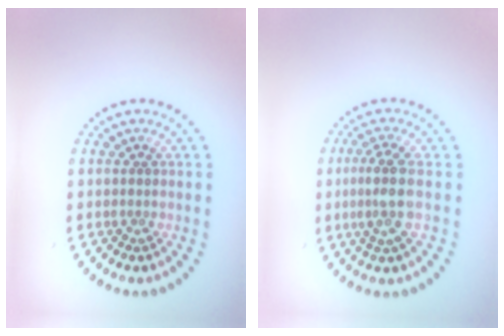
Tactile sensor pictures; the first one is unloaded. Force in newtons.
{"total": 3.2, "press": 2.9, "slide": 1.4}